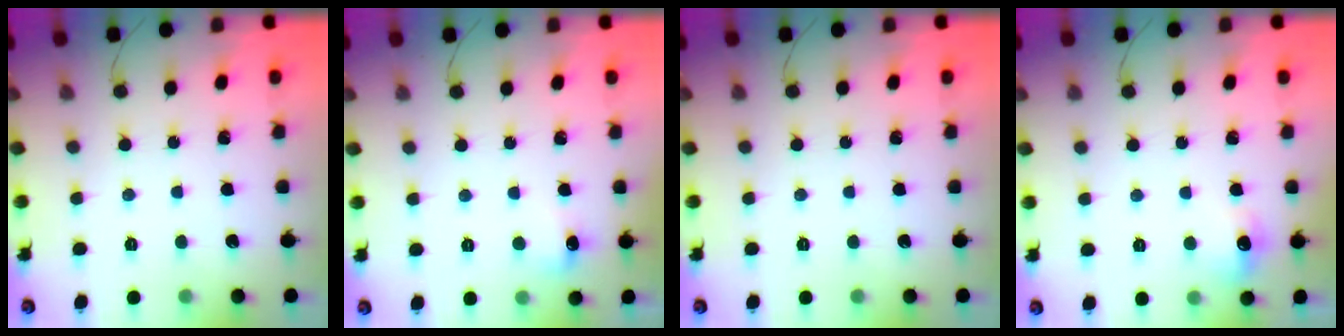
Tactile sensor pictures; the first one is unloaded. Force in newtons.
{"total": 5.3, "press": 5.2, "slide": 1.2}
{"total": 0.0}
{"total": 6.3, "press": 6.3, "slide": 0.9}